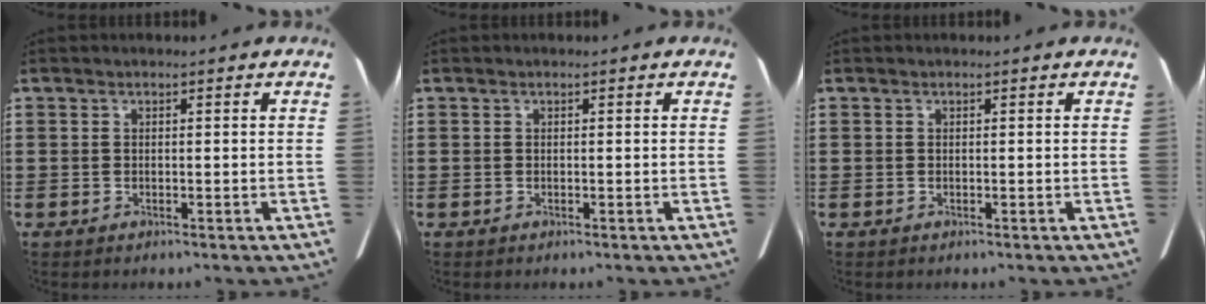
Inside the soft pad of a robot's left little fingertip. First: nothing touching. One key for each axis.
{"total": 0.0}
{"total": 0.0}